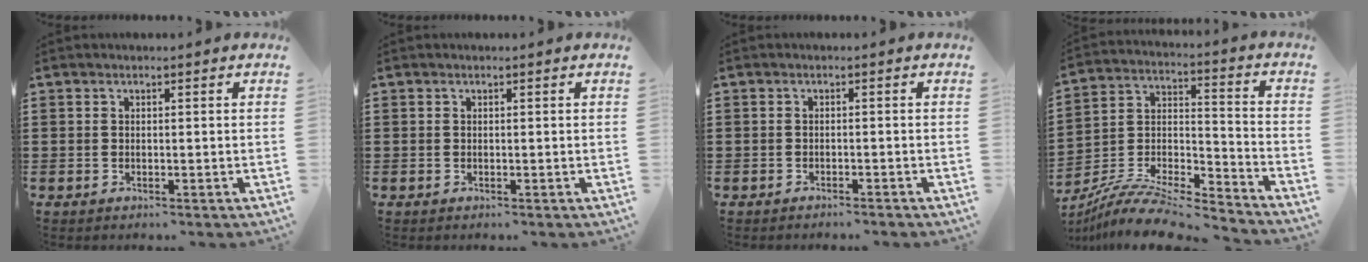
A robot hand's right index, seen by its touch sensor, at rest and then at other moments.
{"total": 0.0}
{"total": 0.9, "force": [-0.9, -0.1, 0.1], "torque": [-0.005, 0.000, -0.018]}
{"total": 10.4, "force": [-9.4, 1.9, 4.0], "torque": [-0.077, 0.019, -0.188]}